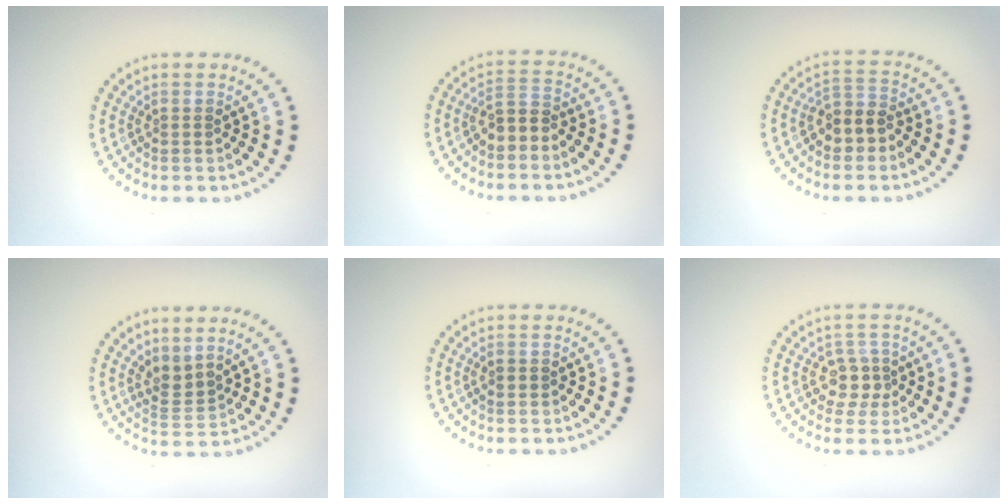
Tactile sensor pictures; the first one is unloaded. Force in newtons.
{"total": 2.5, "press": 2.2, "slide": 1.1}
{"total": 3.0, "press": 2.6, "slide": 1.4}
{"total": 2.3, "press": 1.5, "slide": 1.7}
{"total": 1.0, "press": 1.0, "slide": 0.1}
{"total": 2.4, "press": 2.1, "slide": 1.2}